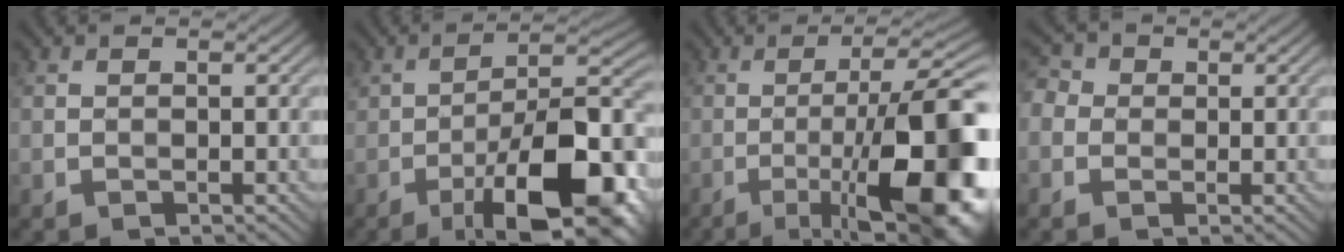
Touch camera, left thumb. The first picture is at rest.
{"total": 15.8, "force": [-7.4, 5.3, 12.8], "torque": [-0.191, 0.007, -0.124]}
{"total": 17.7, "force": [-5.7, 4.9, 16.0], "torque": [-0.212, 0.010, -0.078]}
{"total": 3.2, "force": [-0.3, 2.9, 1.3], "torque": [-0.044, 0.008, -0.009]}